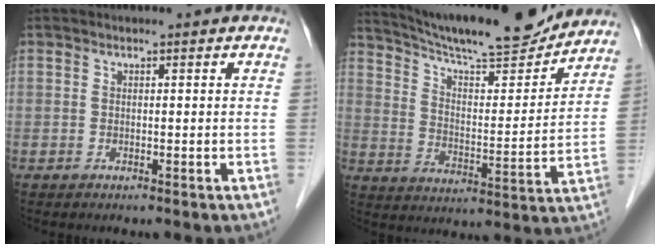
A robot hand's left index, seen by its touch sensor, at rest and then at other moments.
{"total": 18.7, "force": [17.3, 1.9, 6.9], "torque": [-0.119, -0.005, 0.261]}